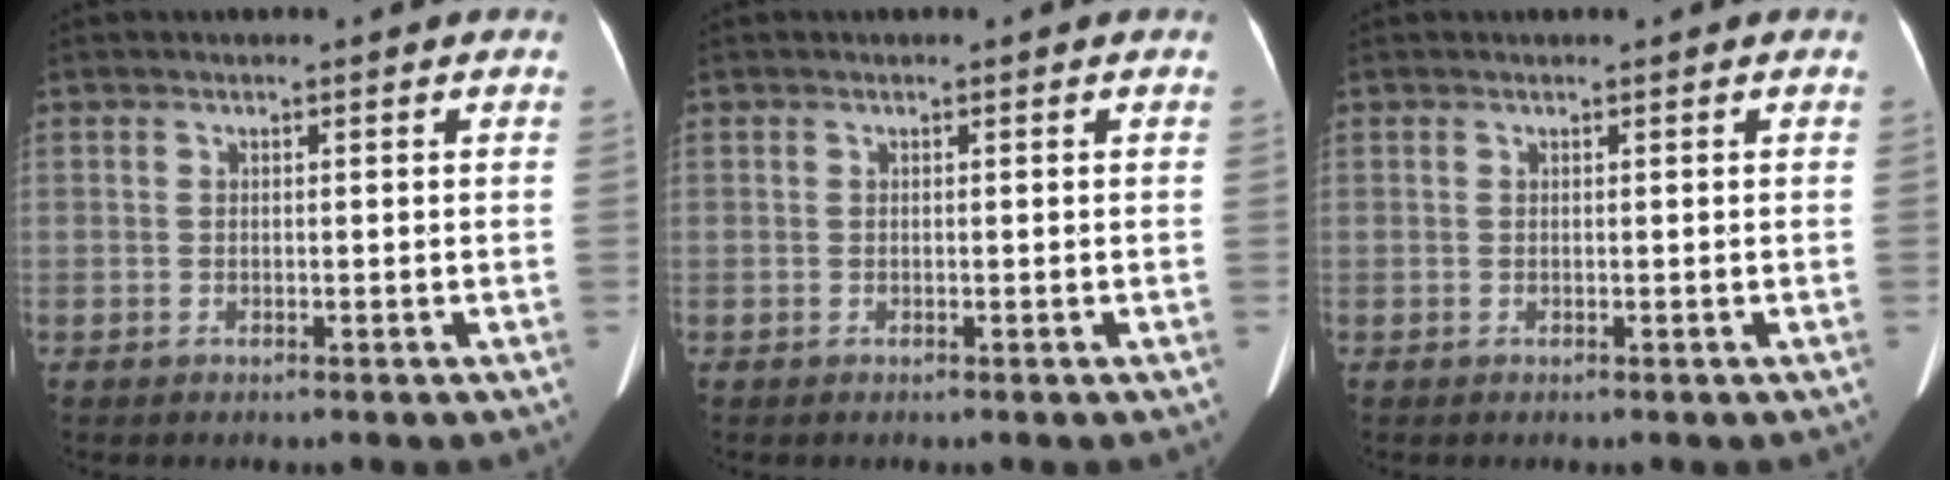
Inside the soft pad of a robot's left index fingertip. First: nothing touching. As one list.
[{"total": 0.0}, {"total": 0.0}]